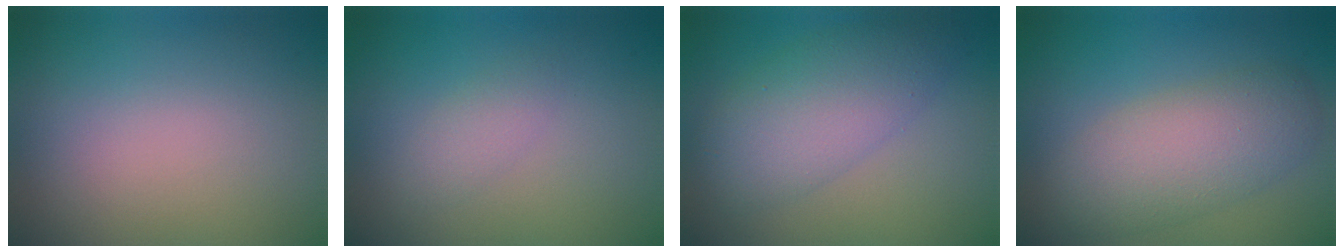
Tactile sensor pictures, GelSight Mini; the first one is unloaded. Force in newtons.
{"total": 1.4, "press": 1.4, "slide": 0.1}
{"total": 5.6, "press": 5.6, "slide": 0.0}
{"total": 5.2, "press": 5.2, "slide": 0.0}